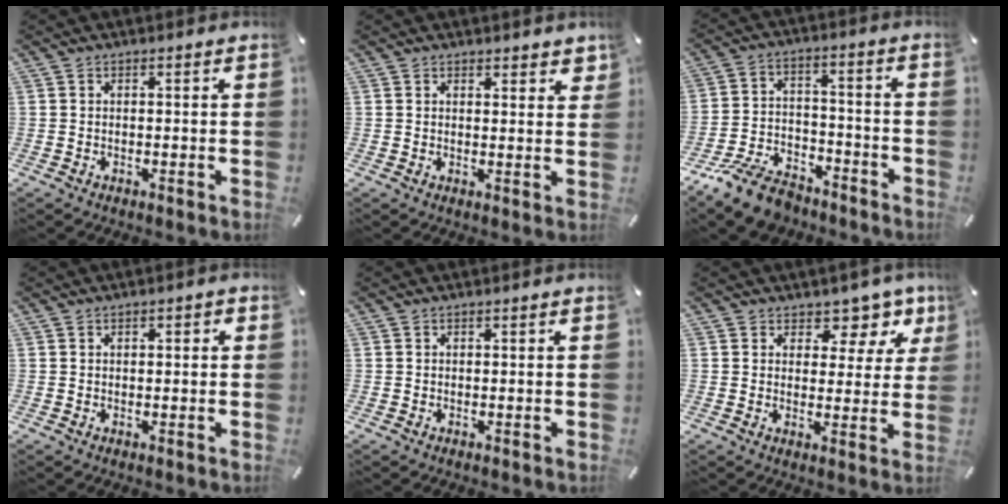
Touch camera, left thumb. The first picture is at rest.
{"total": 2.4, "force": [1.9, 1.2, 0.7], "torque": [-0.001, -0.010, 0.033]}
{"total": 11.9, "force": [-9.3, 5.6, 4.8], "torque": [-0.078, 0.060, -0.172]}
{"total": 1.3, "force": [0.2, 0.8, 1.0], "torque": [-0.020, 0.005, 0.001]}
{"total": 0.0}
{"total": 7.8, "force": [5.3, 4.7, 3.3], "torque": [-0.035, -0.046, 0.089]}